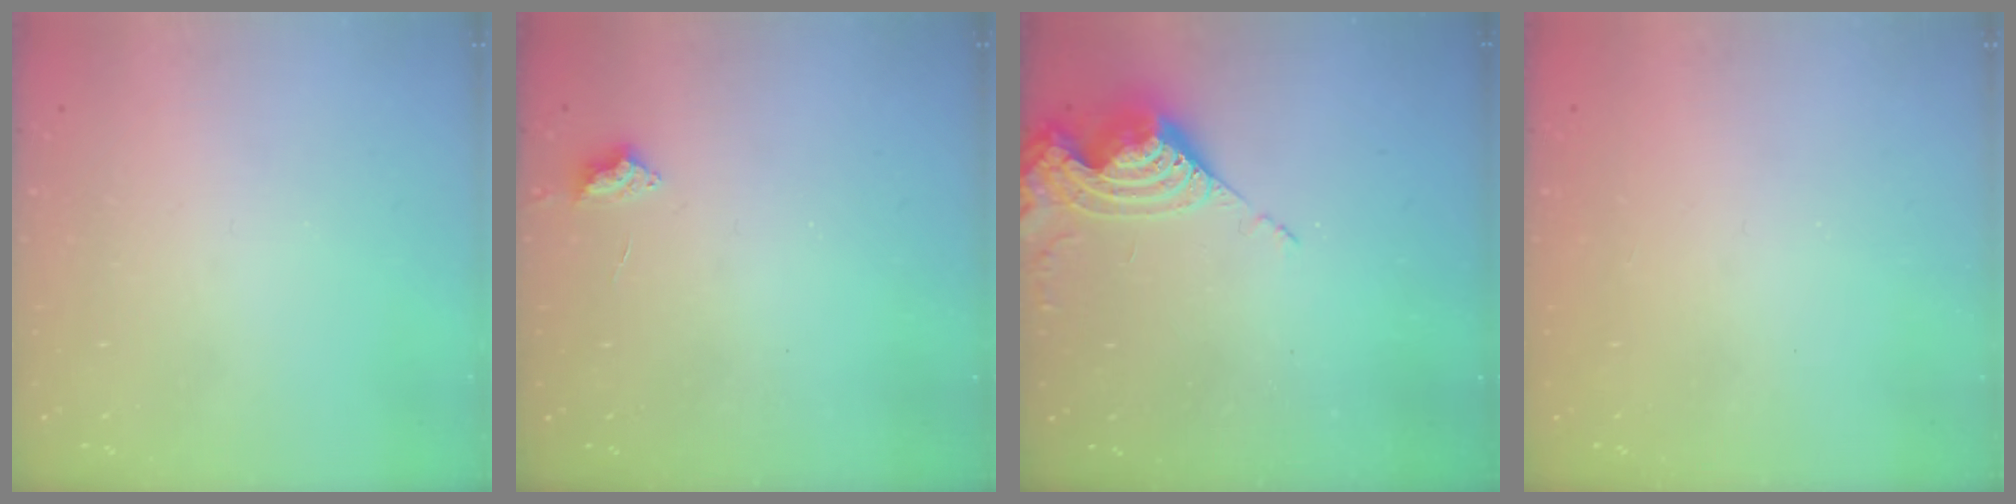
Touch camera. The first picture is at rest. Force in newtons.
{"total": 2.7, "press": 2.6, "slide": 0.5}
{"total": 8.5, "press": 8.4, "slide": 0.9}
{"total": 0.9, "press": 0.9, "slide": 0.3}